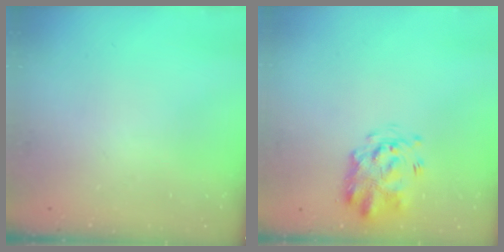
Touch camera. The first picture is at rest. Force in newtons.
{"total": 3.3, "press": 3.2, "slide": 0.7}